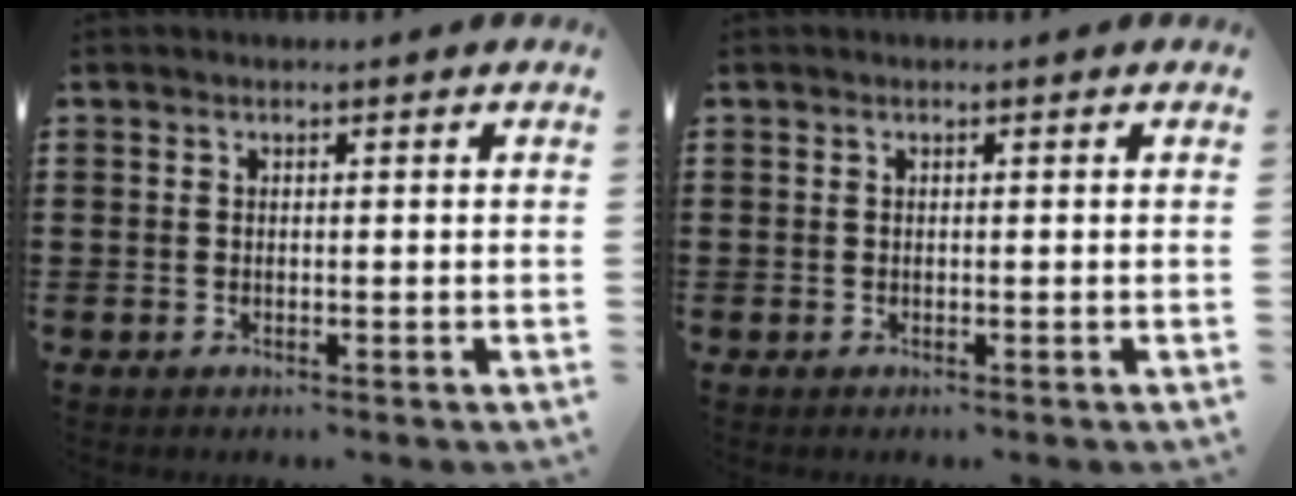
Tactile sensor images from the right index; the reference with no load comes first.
{"total": 0.0}